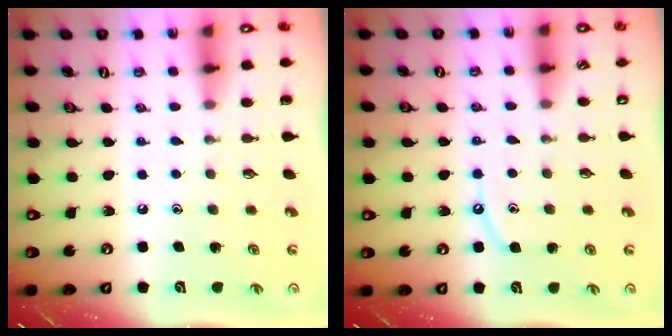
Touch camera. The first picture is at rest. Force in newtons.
{"total": 6.1, "press": 6.0, "slide": 0.7}